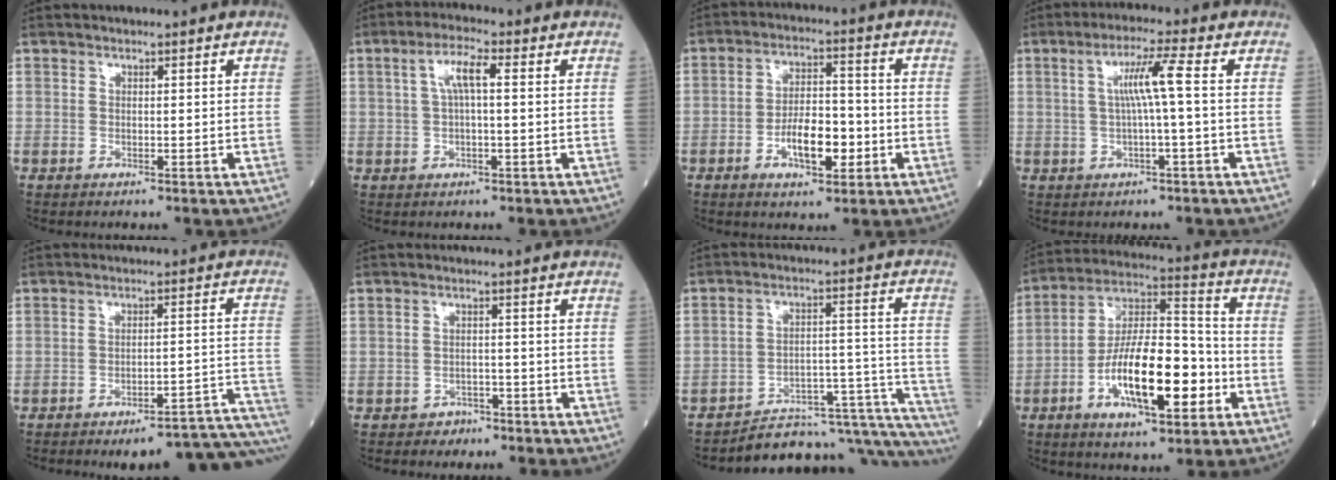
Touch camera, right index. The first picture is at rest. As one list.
[{"total": 4.5, "force": [0.9, 0.9, 4.4], "torque": [-0.088, 0.018, 0.017]}, {"total": 8.0, "force": [-2.7, 3.2, 6.9], "torque": [-0.122, 0.010, -0.045]}, {"total": 5.5, "force": [0.4, -0.8, 5.4], "torque": [-0.100, 0.011, 0.010]}, {"total": 16.0, "force": [-14.6, 0.5, 6.5], "torque": [-0.013, 0.029, -0.182]}, {"total": 2.5, "force": [-2.0, 1.6, -0.1], "torque": [-0.006, 0.008, -0.031]}, {"total": 20.2, "force": [-18.9, 3.5, 6.3], "torque": [-0.011, 0.055, -0.249]}, {"total": 16.4, "force": [-5.1, 5.1, 14.7], "torque": [-0.267, 0.011, -0.086]}]